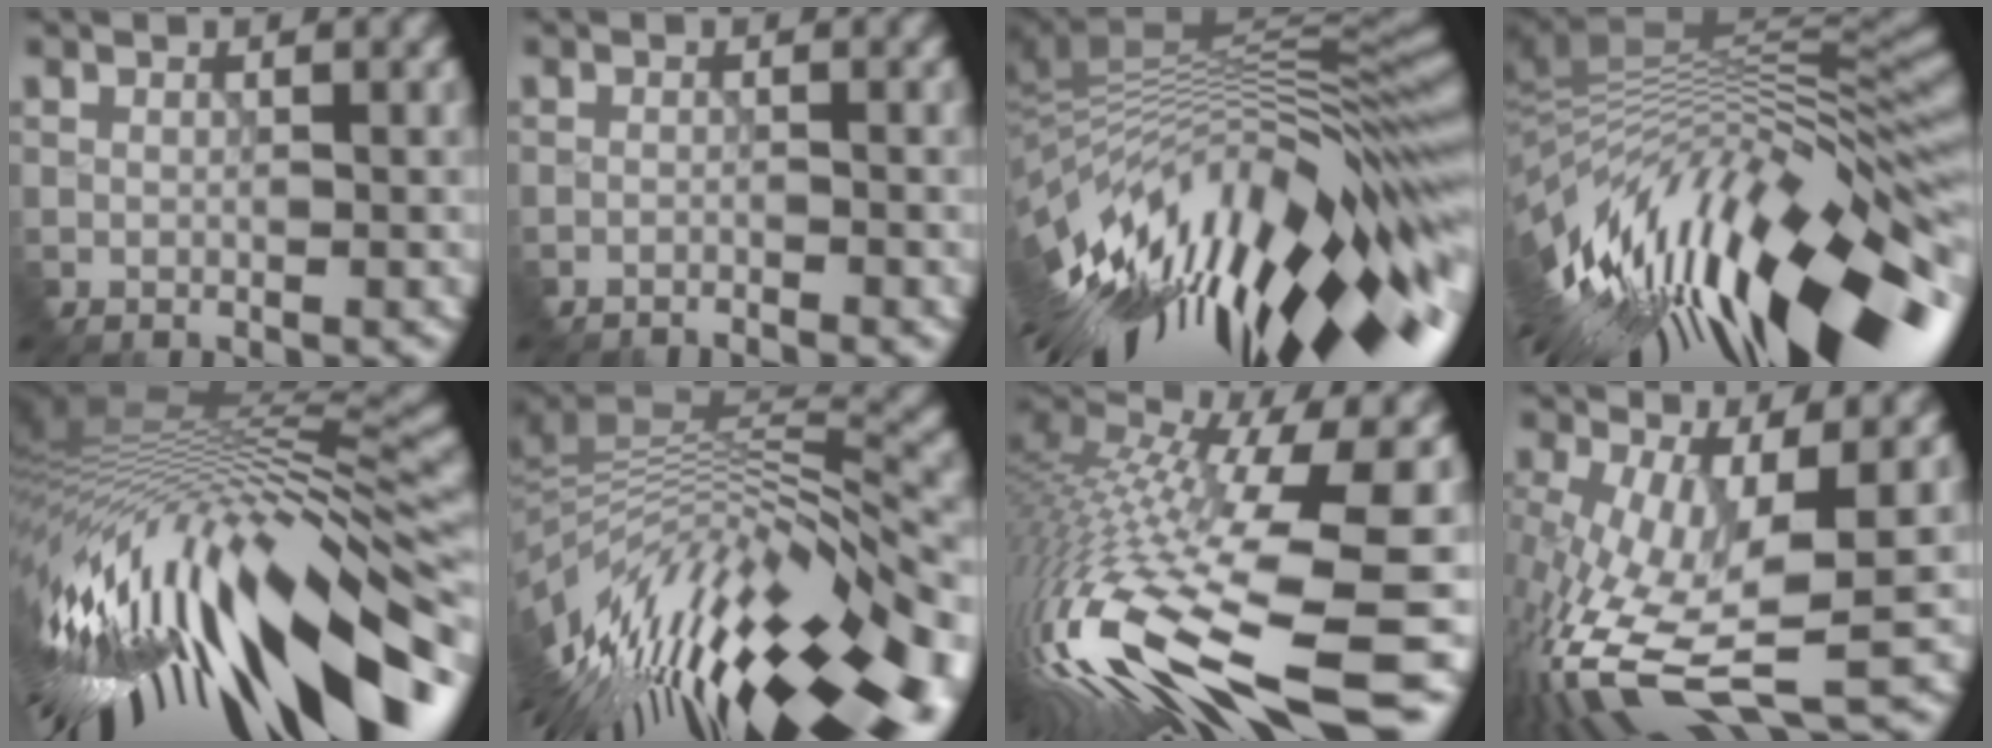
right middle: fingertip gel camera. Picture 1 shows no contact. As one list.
[{"total": 2.4, "force": [-2.4, 0.0, 0.4], "torque": [-0.015, 0.003, -0.041]}, {"total": 14.9, "force": [-4.2, 5.4, 13.2], "torque": [-0.223, 0.010, -0.070]}, {"total": 14.9, "force": [-4.2, 5.1, 13.3], "torque": [-0.216, 0.008, -0.070]}, {"total": 16.4, "force": [-5.2, 5.7, 14.5], "torque": [-0.256, -0.003, -0.078]}, {"total": 14.2, "force": [-4.0, 5.2, 12.5], "torque": [-0.219, 0.013, -0.057]}, {"total": 16.2, "force": [-4.4, 4.1, 15.0], "torque": [-0.330, -0.014, -0.065]}, {"total": 10.0, "force": [-3.3, 3.9, 8.6], "torque": [-0.210, -0.022, -0.054]}]